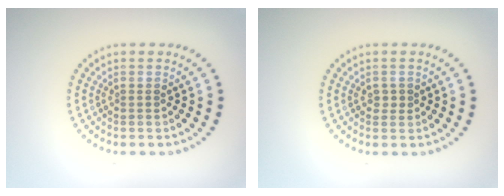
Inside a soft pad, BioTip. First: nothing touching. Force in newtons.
{"total": 1.0, "press": 1.0, "slide": 0.0}